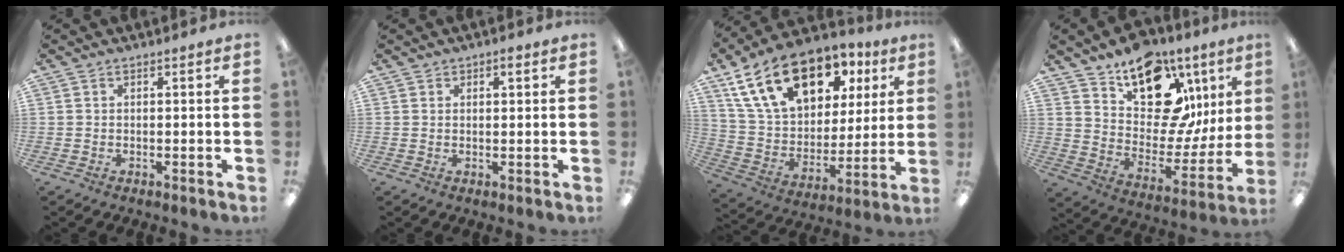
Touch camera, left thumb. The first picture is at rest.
{"total": 1.6, "force": [1.1, 0.9, 0.9], "torque": [-0.010, 0.000, 0.017]}
{"total": 21.9, "force": [12.0, 13.3, 12.6], "torque": [-0.223, -0.044, 0.218]}
{"total": 18.9, "force": [12.1, 10.1, 10.3], "torque": [-0.153, -0.084, 0.215]}